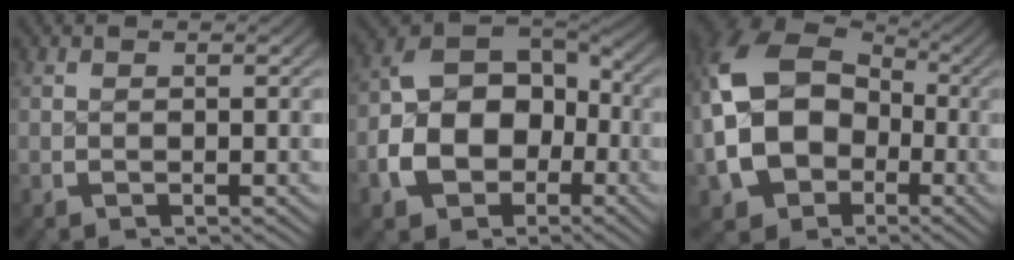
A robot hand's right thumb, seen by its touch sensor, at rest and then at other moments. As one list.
[{"total": 10.6, "force": [-2.4, 8.0, 6.5], "torque": [-0.148, -0.028, -0.032]}, {"total": 13.9, "force": [-1.1, 10.8, 8.8], "torque": [-0.222, -0.057, 0.003]}]